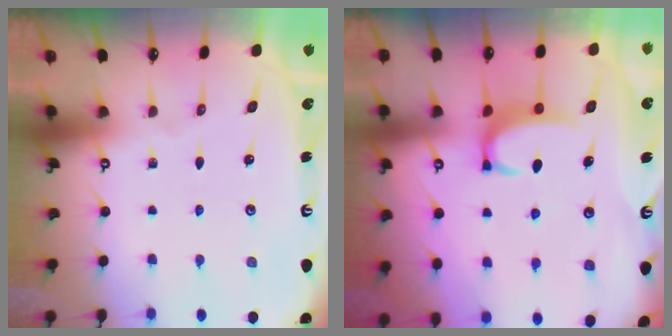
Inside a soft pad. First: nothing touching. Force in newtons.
{"total": 3.4, "press": 3.4, "slide": 0.4}